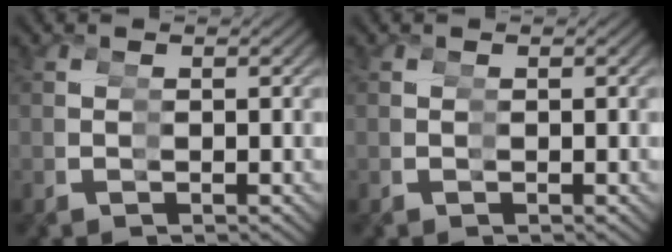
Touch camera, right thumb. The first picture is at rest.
{"total": 0.0}